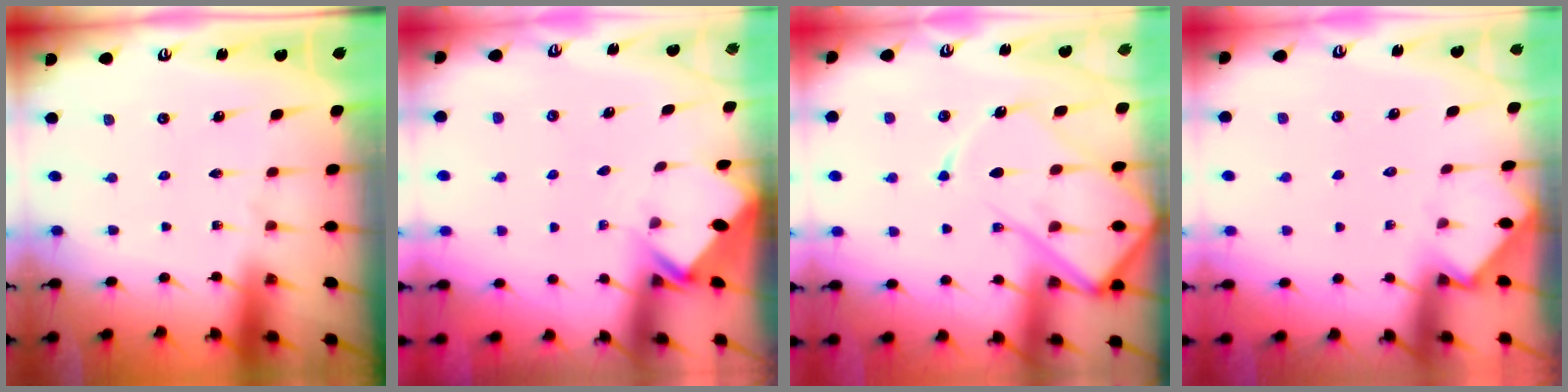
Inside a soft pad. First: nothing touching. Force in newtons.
{"total": 2.6, "press": 2.6, "slide": 0.2}
{"total": 15.4, "press": 15.3, "slide": 1.5}
{"total": 2.6, "press": 2.6, "slide": 0.4}